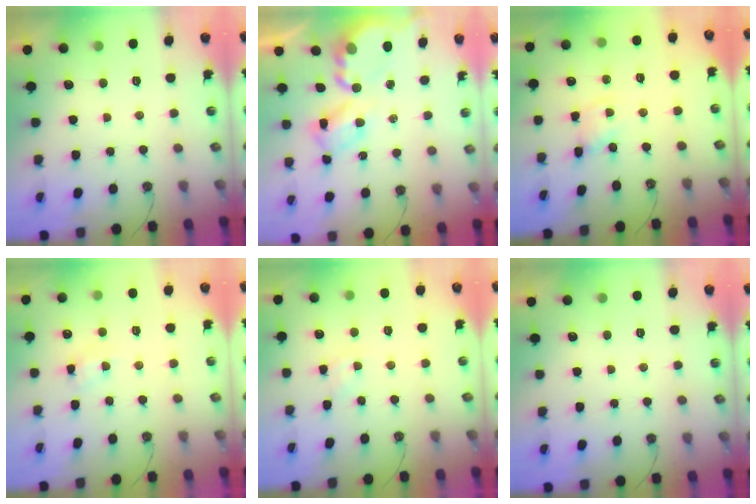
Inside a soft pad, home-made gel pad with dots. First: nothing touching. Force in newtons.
{"total": 8.1, "press": 8.1, "slide": 0.5}
{"total": 1.1, "press": 1.1, "slide": 0.2}
{"total": 4.3, "press": 4.3, "slide": 0.6}
{"total": 2.1, "press": 2.1, "slide": 0.4}
{"total": 0.0}